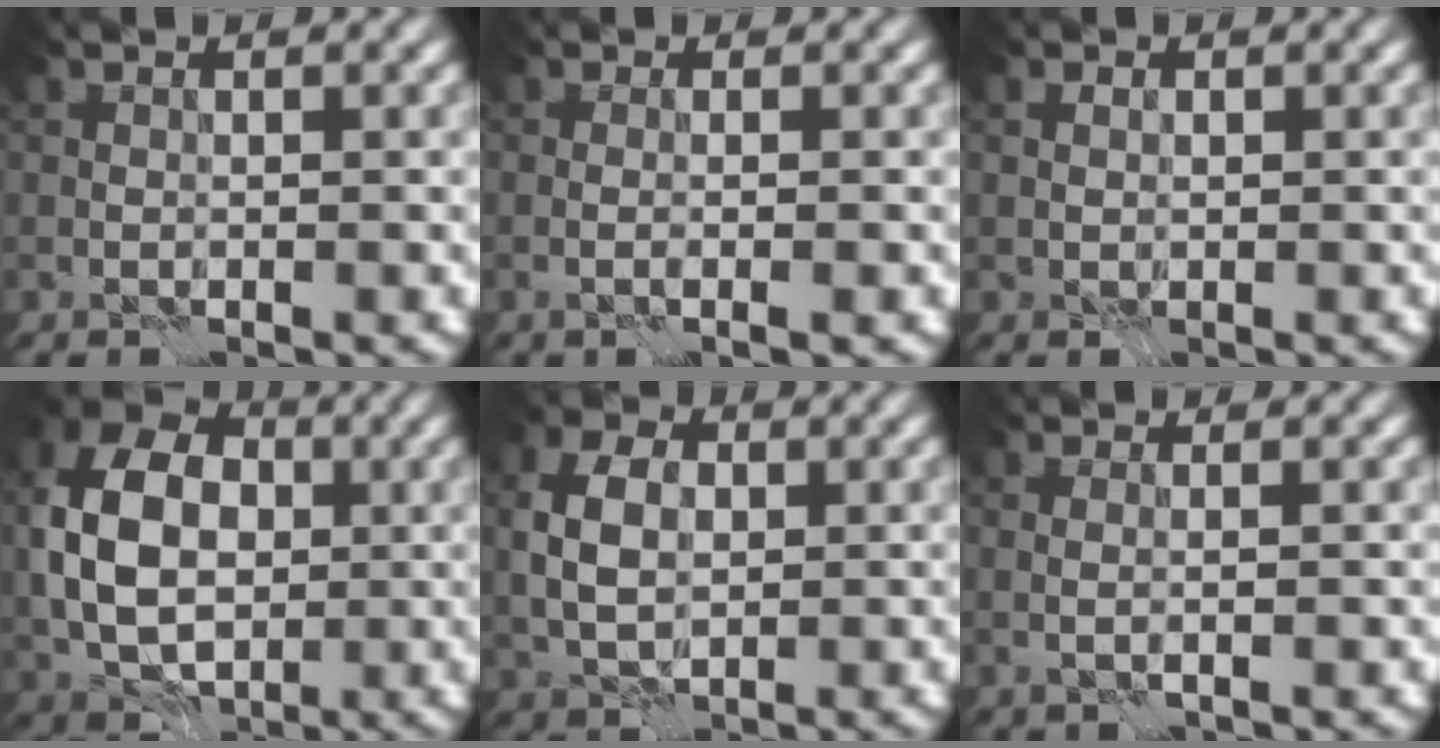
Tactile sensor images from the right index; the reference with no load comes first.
{"total": 1.8, "force": [-0.3, 0.3, 1.8], "torque": [-0.022, -0.002, -0.009]}
{"total": 0.7, "force": [0.2, 0.6, 0.1], "torque": [0.000, -0.001, 0.005]}
{"total": 10.1, "force": [0.1, 7.3, 7.0], "torque": [-0.145, 0.011, -0.009]}
{"total": 5.0, "force": [0.4, 3.6, 3.4], "torque": [-0.071, 0.005, 0.004]}
{"total": 1.0, "force": [0.0, 0.1, 1.0], "torque": [-0.019, -0.001, -0.005]}